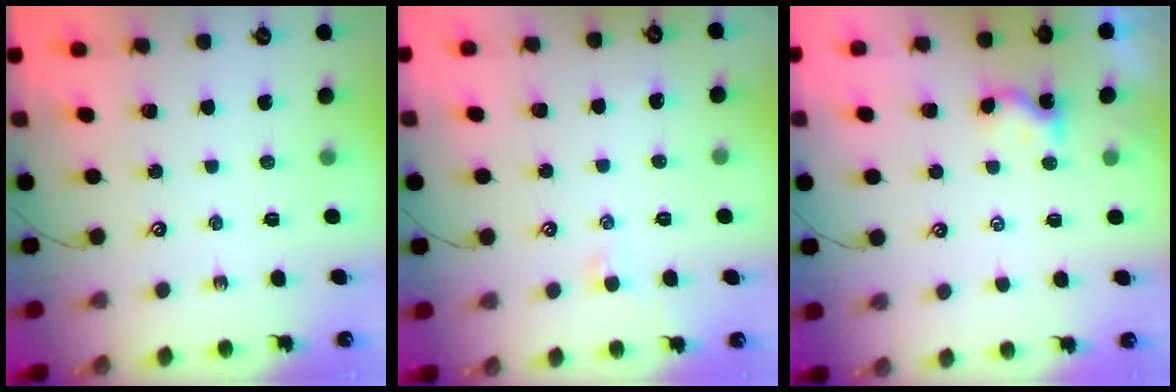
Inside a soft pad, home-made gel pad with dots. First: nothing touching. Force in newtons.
{"total": 0.0}
{"total": 2.4, "press": 2.4, "slide": 0.1}